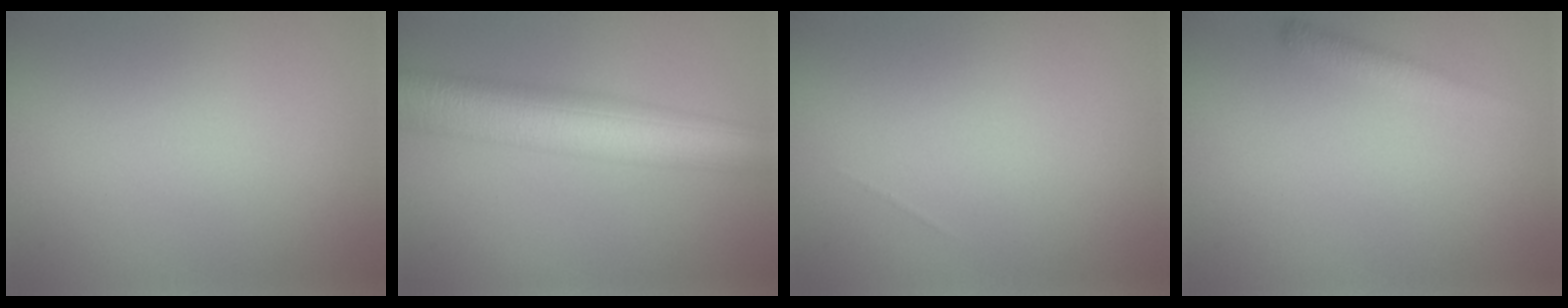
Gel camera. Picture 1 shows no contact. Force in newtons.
{"total": 9.8, "press": 9.8, "slide": 0.2}
{"total": 0.0}
{"total": 1.7, "press": 1.7, "slide": 0.1}